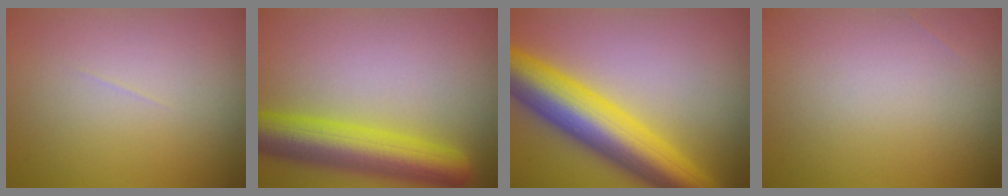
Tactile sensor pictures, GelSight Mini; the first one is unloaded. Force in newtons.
{"total": 7.6, "press": 7.6, "slide": 0.3}
{"total": 10.1, "press": 10.1, "slide": 0.2}
{"total": 0.0}